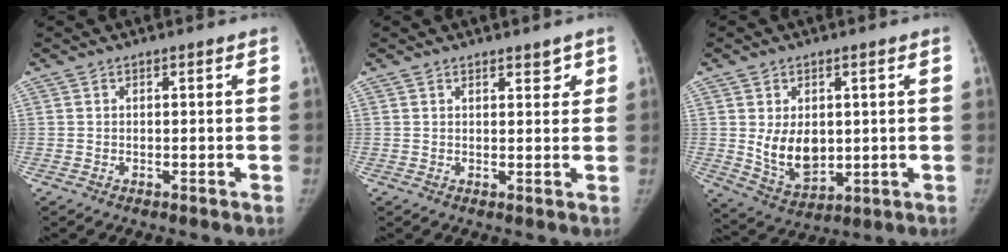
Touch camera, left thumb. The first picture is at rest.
{"total": 2.3, "force": [1.6, 1.2, 1.0], "torque": [0.006, -0.009, 0.021]}
{"total": 9.2, "force": [0.8, 6.3, 6.6], "torque": [-0.083, -0.020, 0.033]}